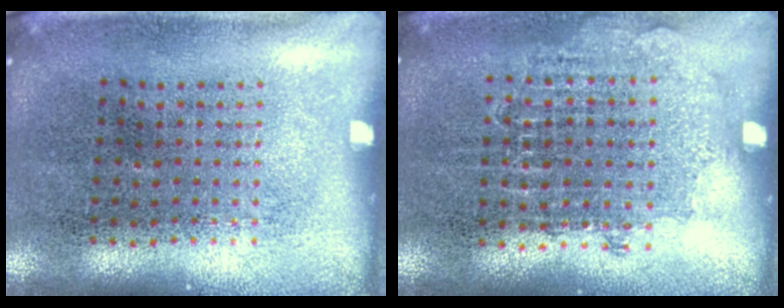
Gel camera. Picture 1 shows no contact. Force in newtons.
{"total": 0.8, "press": 0.7, "slide": 0.2}